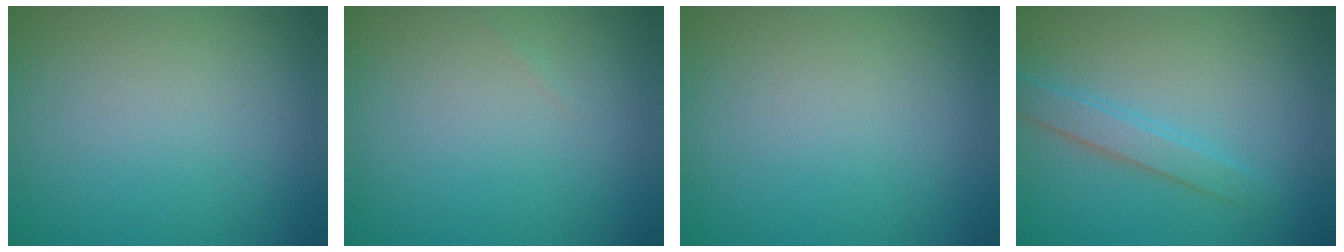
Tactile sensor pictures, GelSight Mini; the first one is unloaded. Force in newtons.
{"total": 0.0}
{"total": 0.0}
{"total": 2.1, "press": 2.1, "slide": 0.1}